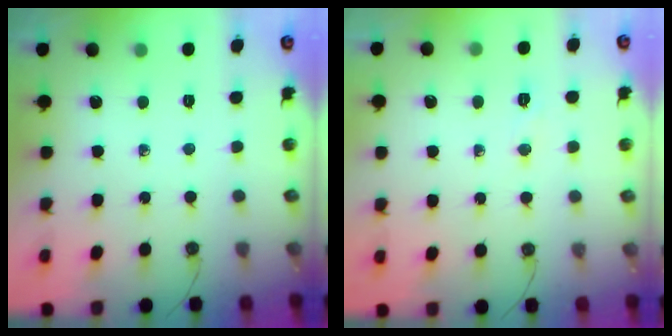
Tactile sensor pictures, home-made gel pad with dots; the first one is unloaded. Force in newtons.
{"total": 20.2, "press": 5.7, "slide": 19.4}